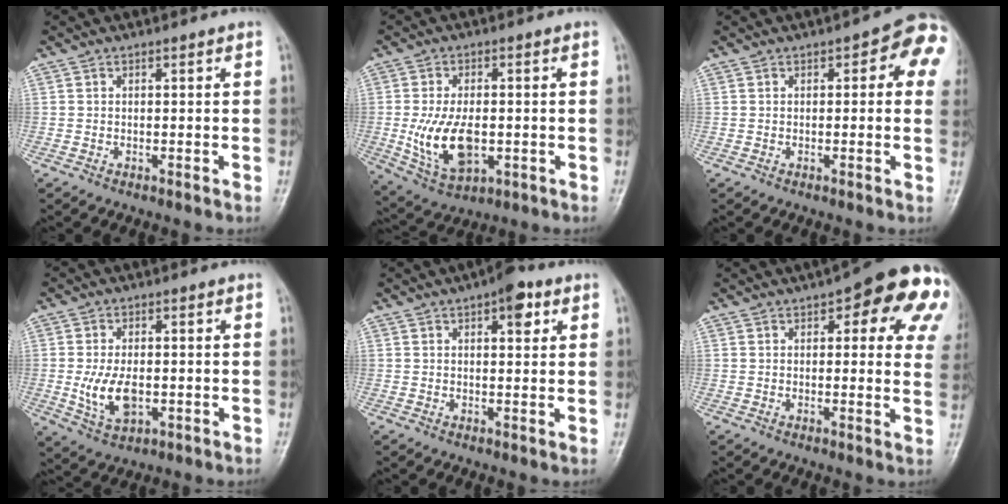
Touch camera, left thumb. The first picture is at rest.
{"total": 11.3, "force": [-1.8, 6.3, 9.1], "torque": [-0.168, -0.003, -0.018]}
{"total": 8.3, "force": [2.2, 3.5, 7.3], "torque": [-0.051, 0.011, 0.012]}
{"total": 7.6, "force": [-1.2, 4.3, 6.1], "torque": [-0.113, -0.004, -0.014]}
{"total": 5.4, "force": [2.6, 2.3, 4.1], "torque": [-0.037, -0.005, 0.027]}
{"total": 18.5, "force": [7.6, 6.9, 15.4], "torque": [-0.155, -0.004, 0.079]}